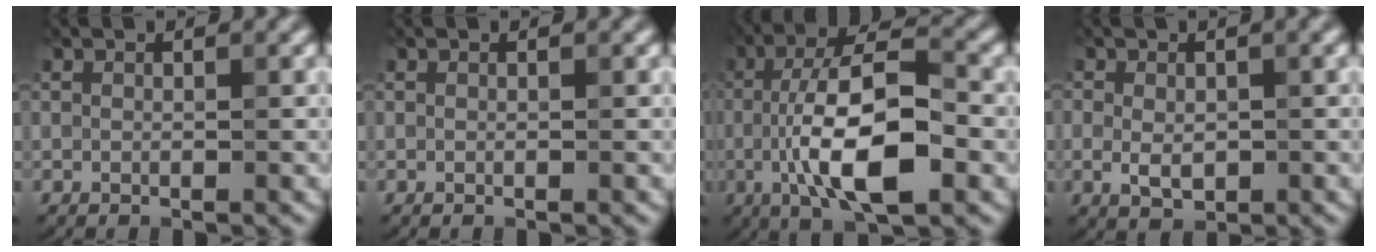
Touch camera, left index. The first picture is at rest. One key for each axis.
{"total": 0.5, "fx": -0.2, "fy": -0.2, "fz": -0.5, "tx": 0.009, "ty": -0.001, "tz": -0.004}
{"total": 9.4, "fx": -2.4, "fy": 3.1, "fz": 8.5, "tx": -0.148, "ty": 0.006, "tz": -0.048}
{"total": 1.8, "fx": -0.7, "fy": 1.3, "fz": 1.1, "tx": -0.017, "ty": -0.004, "tz": -0.010}